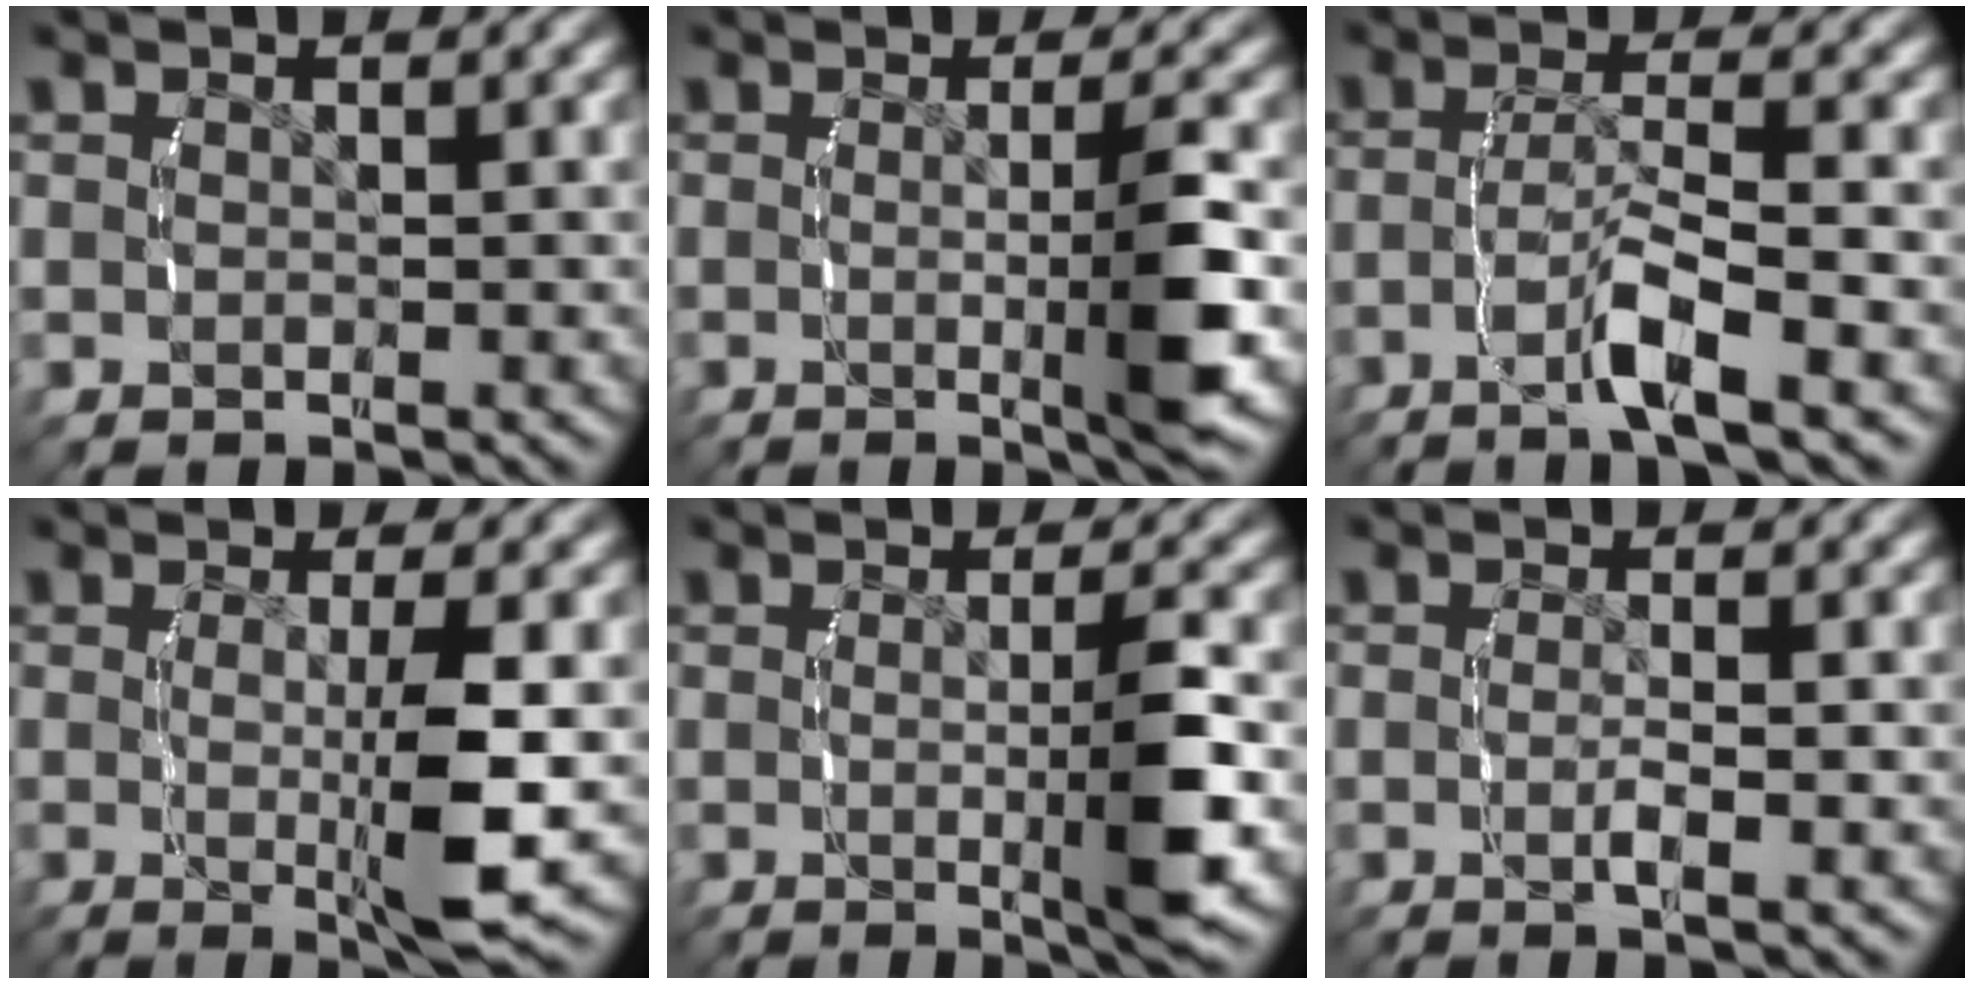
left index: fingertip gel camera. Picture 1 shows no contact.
{"total": 4.8, "force": [-0.9, 0.1, 4.7], "torque": [-0.072, -0.011, -0.013]}
{"total": 4.0, "force": [-2.3, -0.3, 3.3], "torque": [-0.058, 0.003, -0.036]}
{"total": 5.7, "force": [-0.9, 0.4, 5.6], "torque": [-0.093, -0.016, -0.007]}
{"total": 4.6, "force": [-0.8, 0.2, 4.5], "torque": [-0.069, -0.011, -0.012]}
{"total": 1.8, "force": [-0.8, 0.1, 1.6], "torque": [-0.039, -0.006, -0.014]}